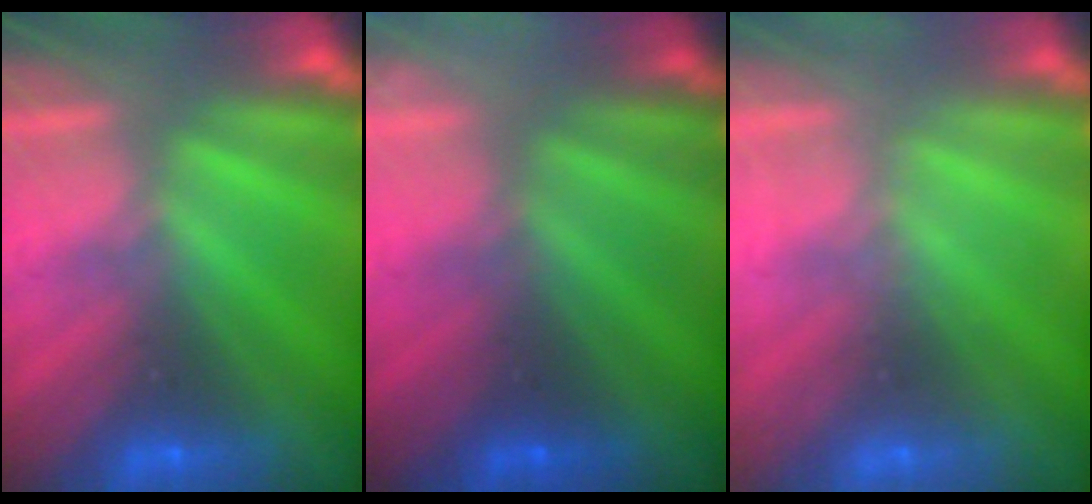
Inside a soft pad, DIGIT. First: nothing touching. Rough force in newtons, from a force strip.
{"total": 2.1}
{"total": 2.3}